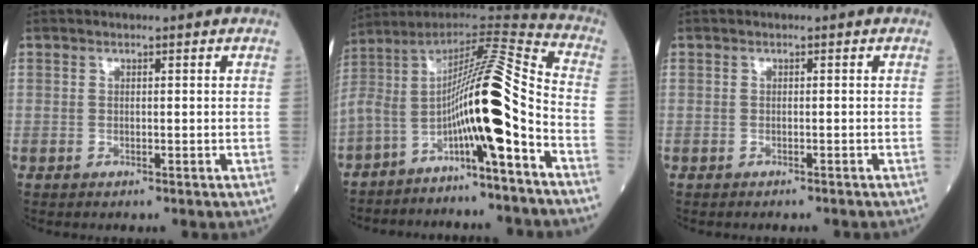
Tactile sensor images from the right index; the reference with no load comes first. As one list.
[{"total": 14.9, "force": [-6.5, -1.1, 13.3], "torque": [-0.216, 0.035, -0.118]}, {"total": 1.5, "force": [-1.4, 0.0, 0.5], "torque": [-0.009, 0.000, -0.018]}]